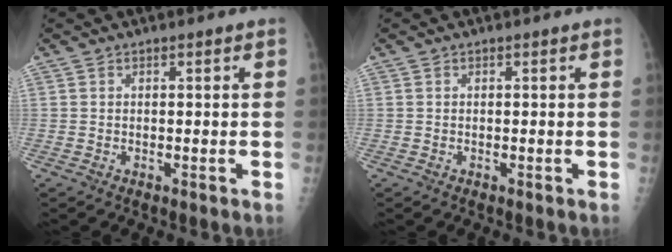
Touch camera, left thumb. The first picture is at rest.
{"total": 0.0}